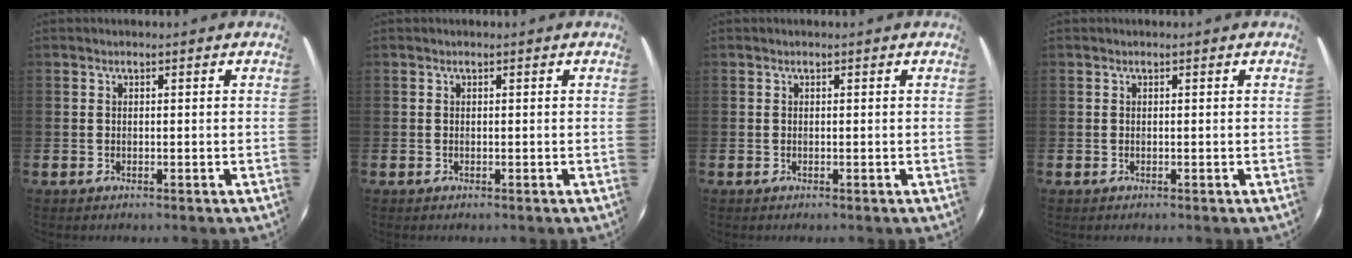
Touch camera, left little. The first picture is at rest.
{"total": 0.0}
{"total": 0.0}
{"total": 0.0}